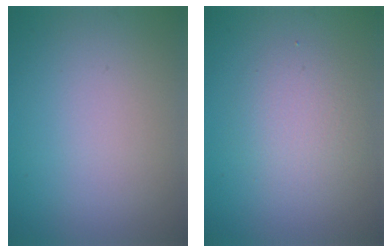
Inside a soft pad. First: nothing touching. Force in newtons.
{"total": 2.6, "press": 2.6, "slide": 0.1}